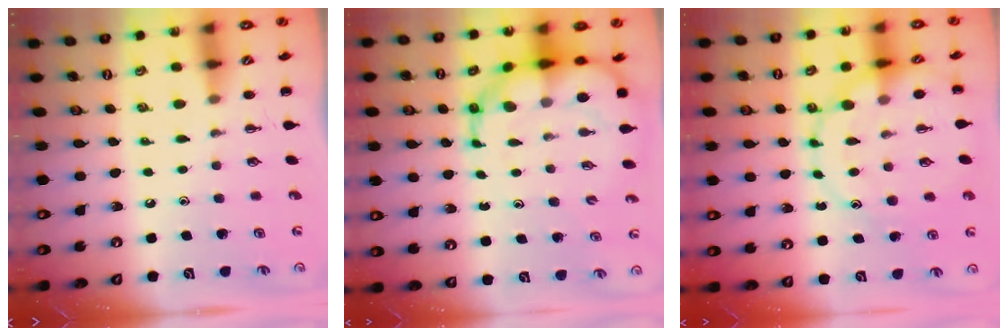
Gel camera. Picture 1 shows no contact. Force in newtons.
{"total": 12.0, "press": 11.5, "slide": 3.2}
{"total": 13.0, "press": 12.9, "slide": 1.6}